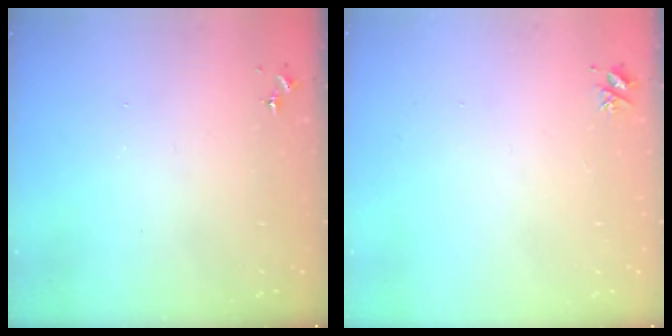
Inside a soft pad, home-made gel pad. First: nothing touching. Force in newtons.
{"total": 3.5, "press": 3.4, "slide": 0.5}